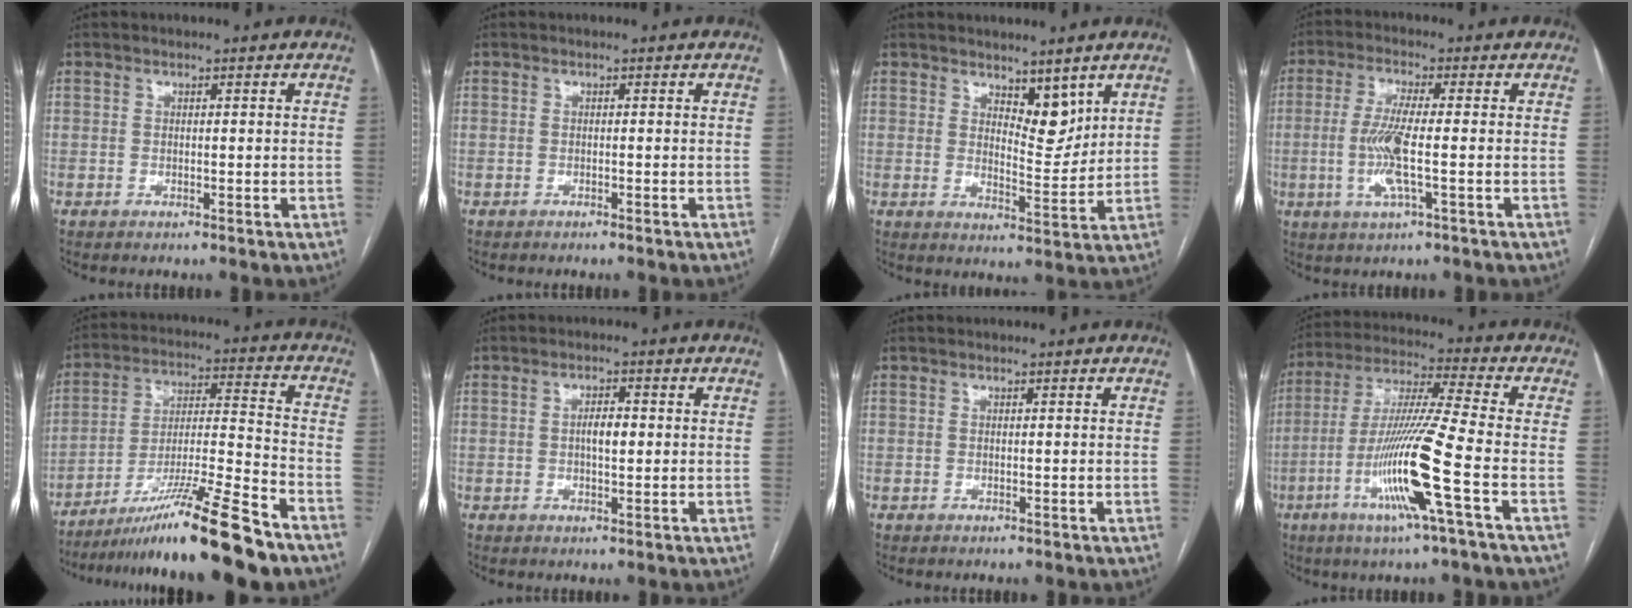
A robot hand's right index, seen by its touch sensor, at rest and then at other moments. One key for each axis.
{"total": 0.0}
{"total": 5.4, "fx": 3.8, "fy": 2.2, "fz": 3.2, "tx": -0.049, "ty": -0.011, "tz": 0.067}
{"total": 7.2, "fx": -1.1, "fy": 0.4, "fz": 7.1, "tx": -0.152, "ty": -0.008, "tz": -0.026}
{"total": 17.4, "fx": -13.1, "fy": -0.8, "fz": 11.5, "tx": -0.196, "ty": -0.016, "tz": -0.223}
{"total": 3.1, "fx": 0.2, "fy": 1.1, "fz": 2.9, "tx": -0.049, "ty": 0.002, "tz": 0.003}
{"total": 0.0}
{"total": 15.0, "fx": -5.1, "fy": -1.3, "fz": 14.0, "tx": -0.283, "ty": -0.016, "tz": -0.103}